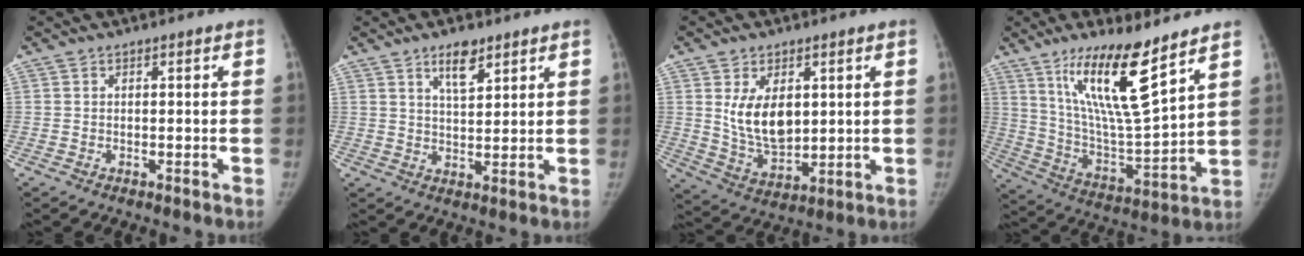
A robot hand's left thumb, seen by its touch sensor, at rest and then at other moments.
{"total": 5.9, "force": [3.8, 2.3, 3.9], "torque": [-0.051, -0.026, 0.064]}
{"total": 10.6, "force": [2.6, 6.4, 8.1], "torque": [-0.117, -0.024, 0.065]}
{"total": 17.9, "force": [11.0, 2.8, 13.8], "torque": [-0.231, -0.072, 0.210]}